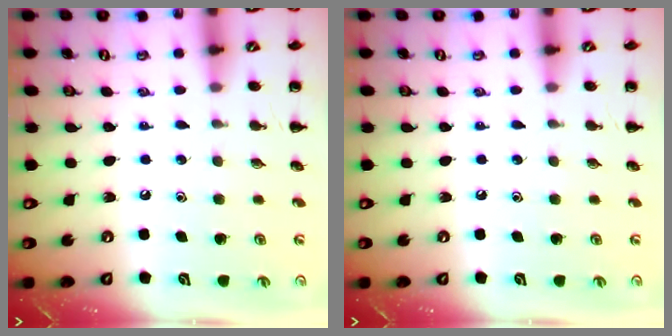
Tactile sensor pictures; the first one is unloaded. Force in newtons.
{"total": 0.0}